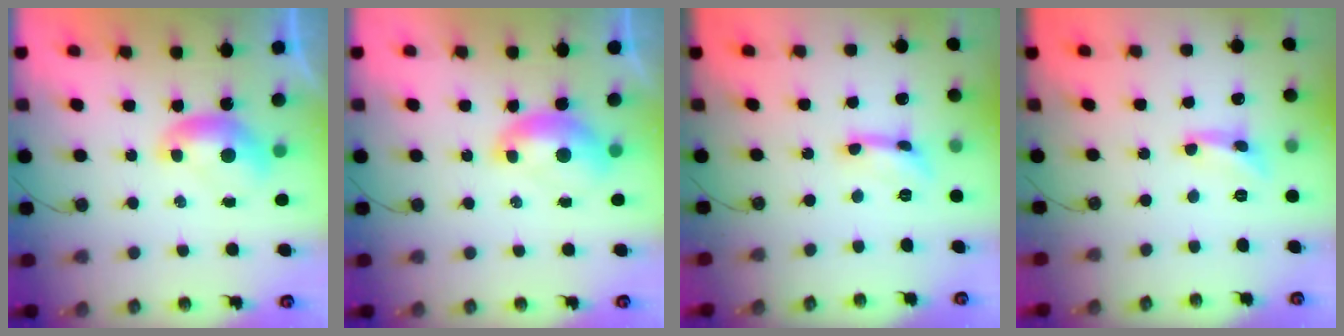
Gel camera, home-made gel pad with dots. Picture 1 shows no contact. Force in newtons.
{"total": 1.5, "press": 1.4, "slide": 0.6}
{"total": 1.3, "press": 1.3, "slide": 0.2}
{"total": 1.3, "press": 1.3, "slide": 0.1}